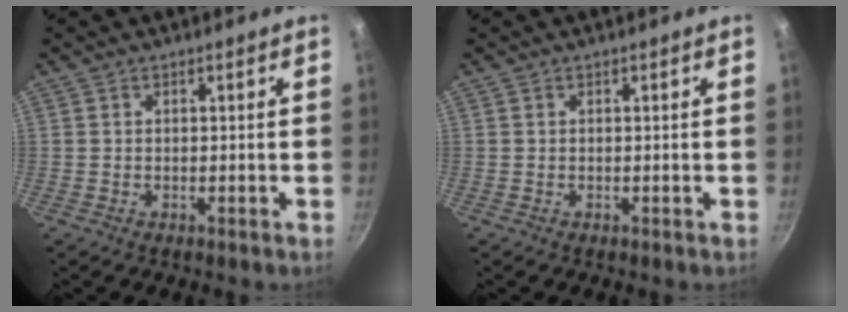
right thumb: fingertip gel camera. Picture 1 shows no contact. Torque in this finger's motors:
{"motor_torque": [-0.02, 0.02, -0.09, 0.10, 0.00]}